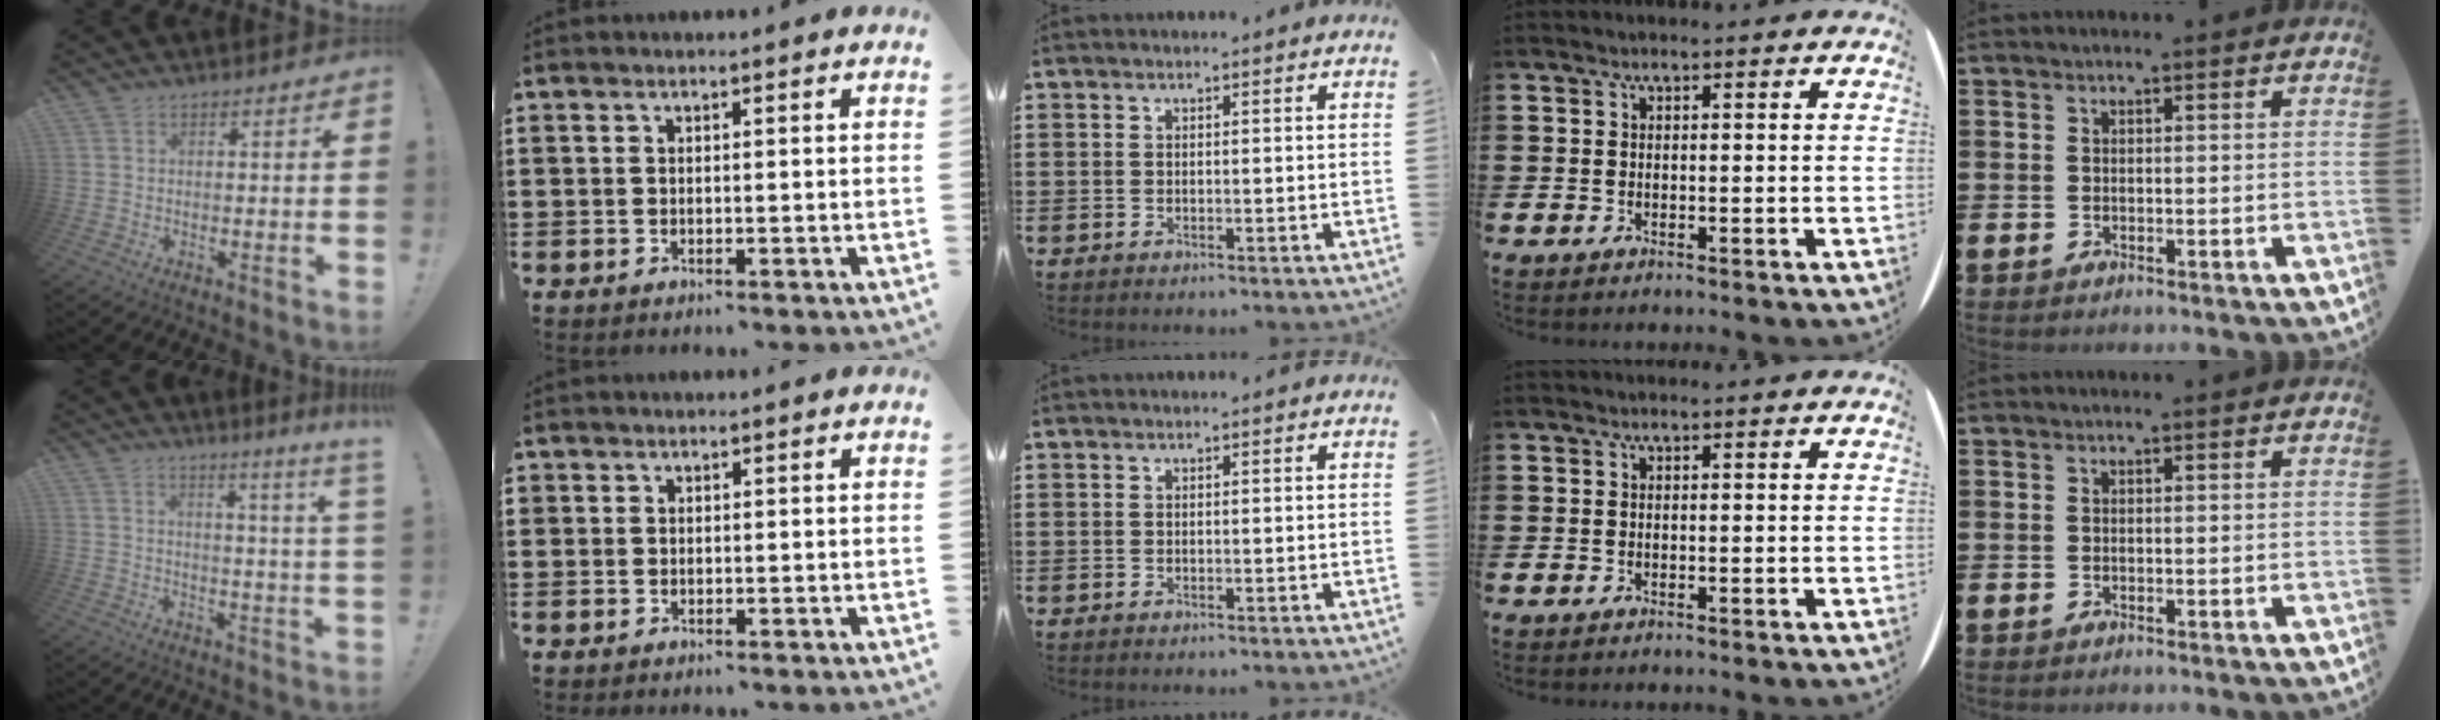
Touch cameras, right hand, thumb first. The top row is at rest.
{"thumb": {"total": 6.0, "force": [3.6, -1.5, 4.6], "torque": [-0.053, -0.035, 0.050]}, "index": {"total": 0.7, "force": [0.3, 0.7, 0.1], "torque": [-0.002, 0.003, 0.006]}}